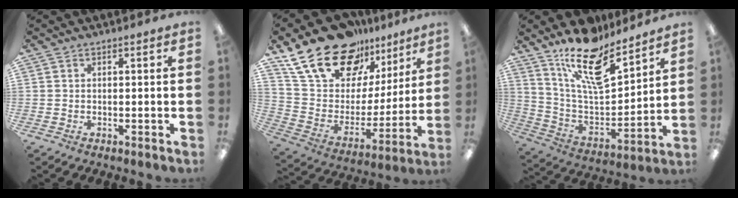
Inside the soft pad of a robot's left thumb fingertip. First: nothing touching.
{"total": 23.6, "force": [17.1, 12.6, 10.4], "torque": [-0.198, -0.102, 0.316]}
{"total": 17.7, "force": [13.7, 5.8, 9.6], "torque": [-0.176, -0.091, 0.239]}